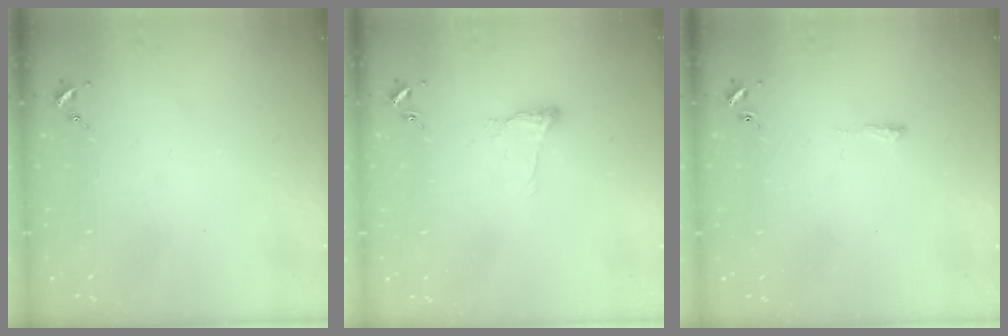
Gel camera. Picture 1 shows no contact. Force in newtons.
{"total": 7.7, "press": 7.6, "slide": 0.9}
{"total": 4.1, "press": 4.1, "slide": 0.5}